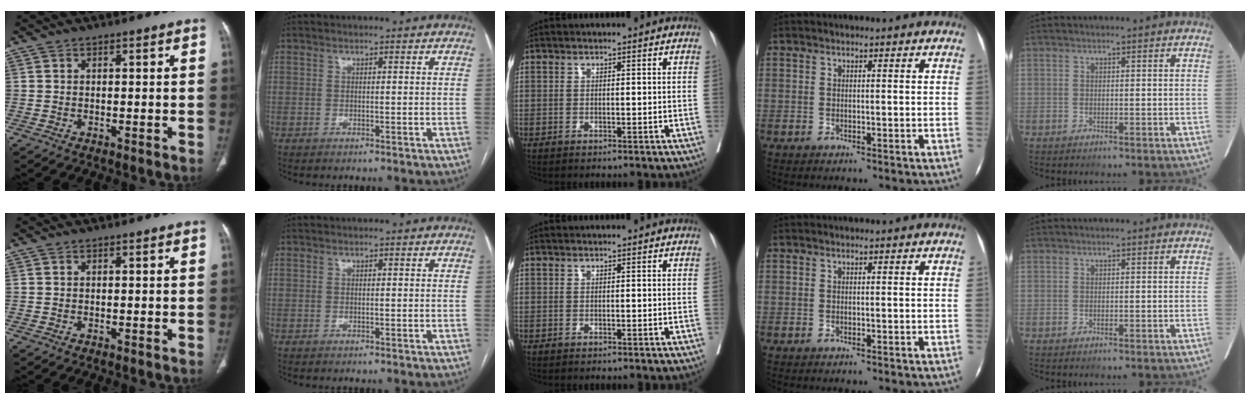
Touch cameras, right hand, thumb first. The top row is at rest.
{}